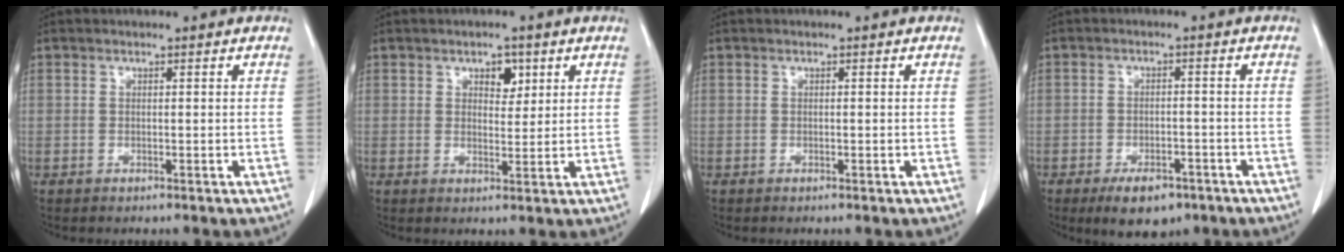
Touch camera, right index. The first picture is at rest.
{"total": 3.4, "force": [1.7, 1.9, 2.2], "torque": [-0.028, 0.002, 0.026]}
{"total": 0.0}
{"total": 6.3, "force": [-4.2, 3.1, 3.6], "torque": [-0.054, 0.000, -0.060]}